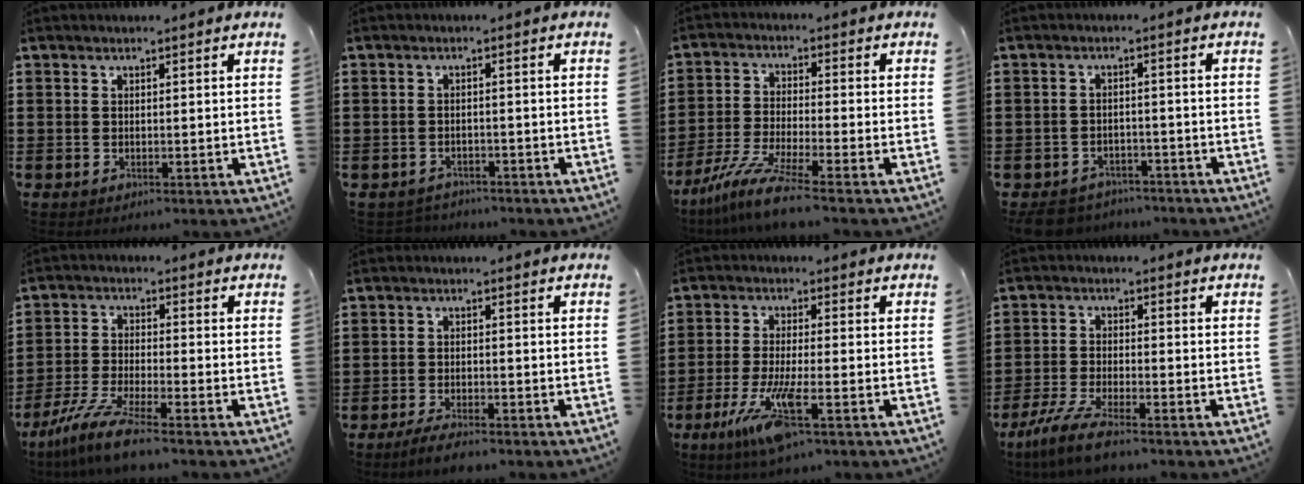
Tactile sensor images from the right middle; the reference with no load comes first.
{"total": 1.8, "force": [-1.8, 0.4, -0.3], "torque": [-0.003, -0.001, -0.041]}
{"total": 7.7, "force": [-6.2, -0.1, 4.4], "torque": [-0.103, -0.018, -0.123]}
{"total": 4.3, "force": [-4.1, 1.0, 0.1], "torque": [-0.011, 0.007, -0.087]}
{"total": 7.4, "force": [-6.2, 0.1, 4.0], "torque": [-0.094, -0.015, -0.122]}
{"total": 2.9, "force": [-2.7, 0.1, 1.1], "torque": [-0.020, 0.002, -0.052]}
{"total": 8.5, "force": [-4.2, 1.3, 7.3], "torque": [-0.156, -0.014, -0.077]}
{"total": 5.8, "force": [-4.9, 0.3, 3.2], "torque": [-0.088, -0.020, -0.099]}